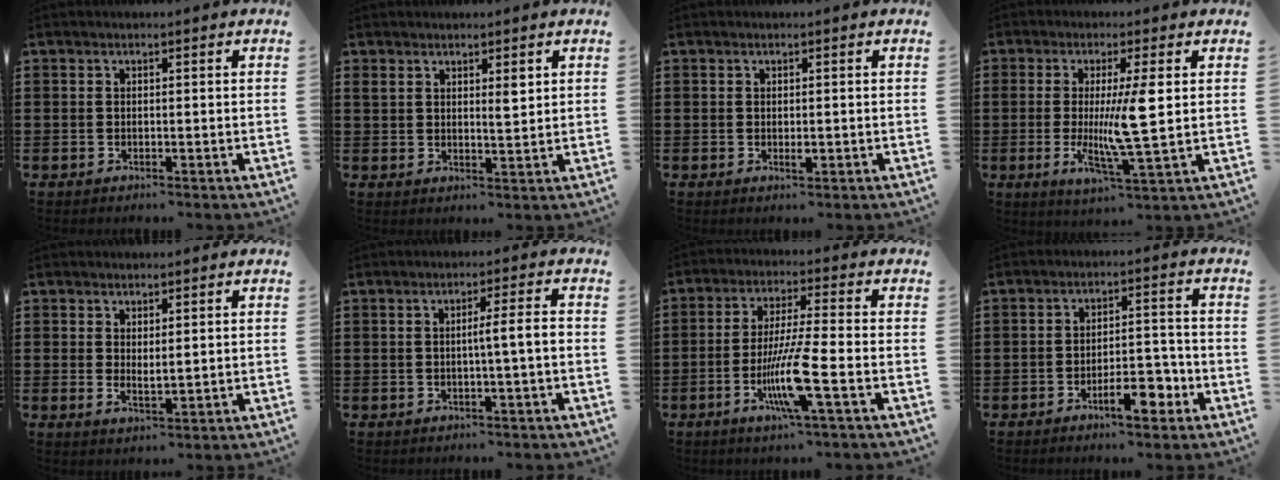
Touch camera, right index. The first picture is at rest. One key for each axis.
{"total": 3.0, "fx": 1.9, "fy": 1.3, "fz": 1.9, "tx": -0.026, "ty": 0.000, "tz": 0.031}
{"total": 1.1, "fx": -0.1, "fy": 0.5, "fz": 1.0, "tx": -0.018, "ty": -0.001, "tz": -0.002}
{"total": 8.3, "fx": 0.8, "fy": 0.5, "fz": 8.2, "tx": -0.151, "ty": -0.015, "tz": 0.006}
{"total": 1.7, "fx": 1.3, "fy": 0.5, "fz": 1.0, "tx": -0.021, "ty": 0.002, "tz": 0.023}
{"total": 3.4, "fx": -0.4, "fy": -0.1, "fz": 3.4, "tx": -0.062, "ty": -0.003, "tz": -0.011}
{"total": 9.6, "fx": -3.6, "fy": 0.3, "fz": 8.9, "tx": -0.179, "ty": -0.018, "tz": -0.071}
{"total": 7.0, "fx": -3.9, "fy": 2.5, "fz": 5.2, "tx": -0.073, "ty": 0.008, "tz": -0.067}